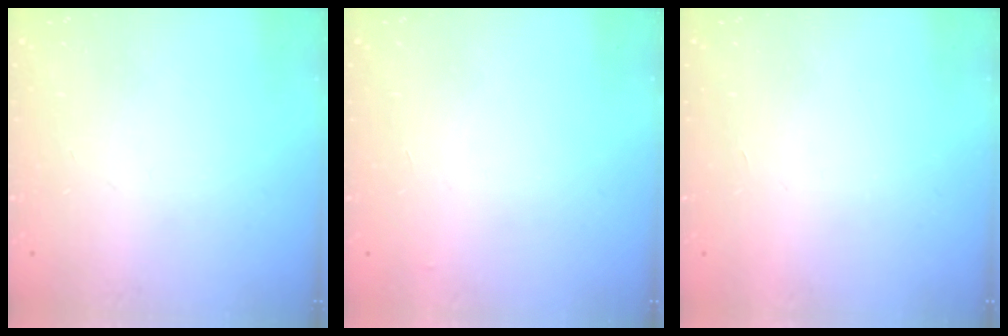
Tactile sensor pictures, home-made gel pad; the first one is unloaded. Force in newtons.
{"total": 2.9, "press": 2.9, "slide": 0.1}
{"total": 1.6, "press": 1.6, "slide": 0.1}